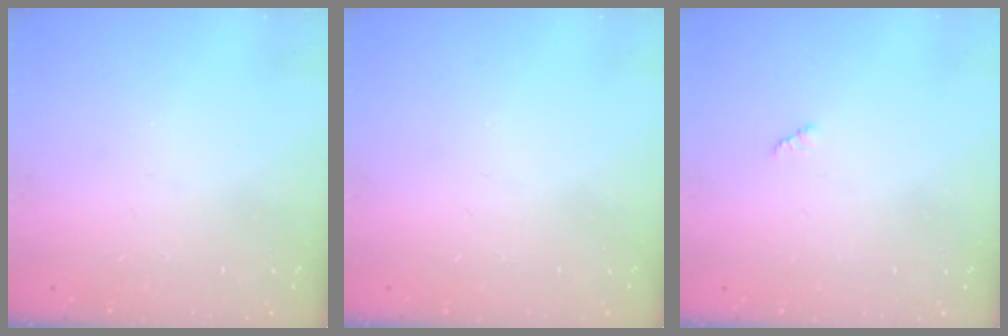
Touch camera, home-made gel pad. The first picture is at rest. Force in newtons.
{"total": 0.0}
{"total": 2.8, "press": 2.8, "slide": 0.4}